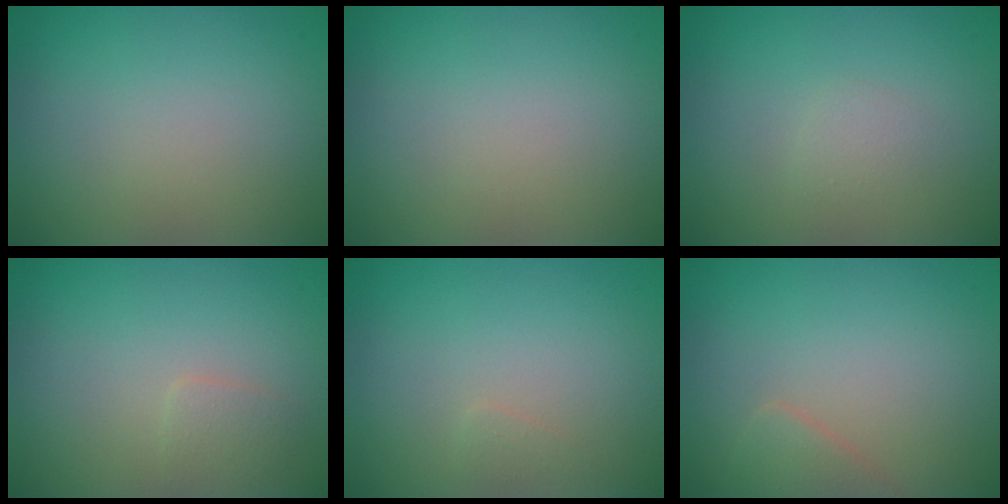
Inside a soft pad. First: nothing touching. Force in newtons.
{"total": 0.0}
{"total": 0.9, "press": 0.9, "slide": 0.1}
{"total": 1.2, "press": 1.2, "slide": 0.0}
{"total": 0.6, "press": 0.6, "slide": 0.1}
{"total": 1.8, "press": 1.8, "slide": 0.1}